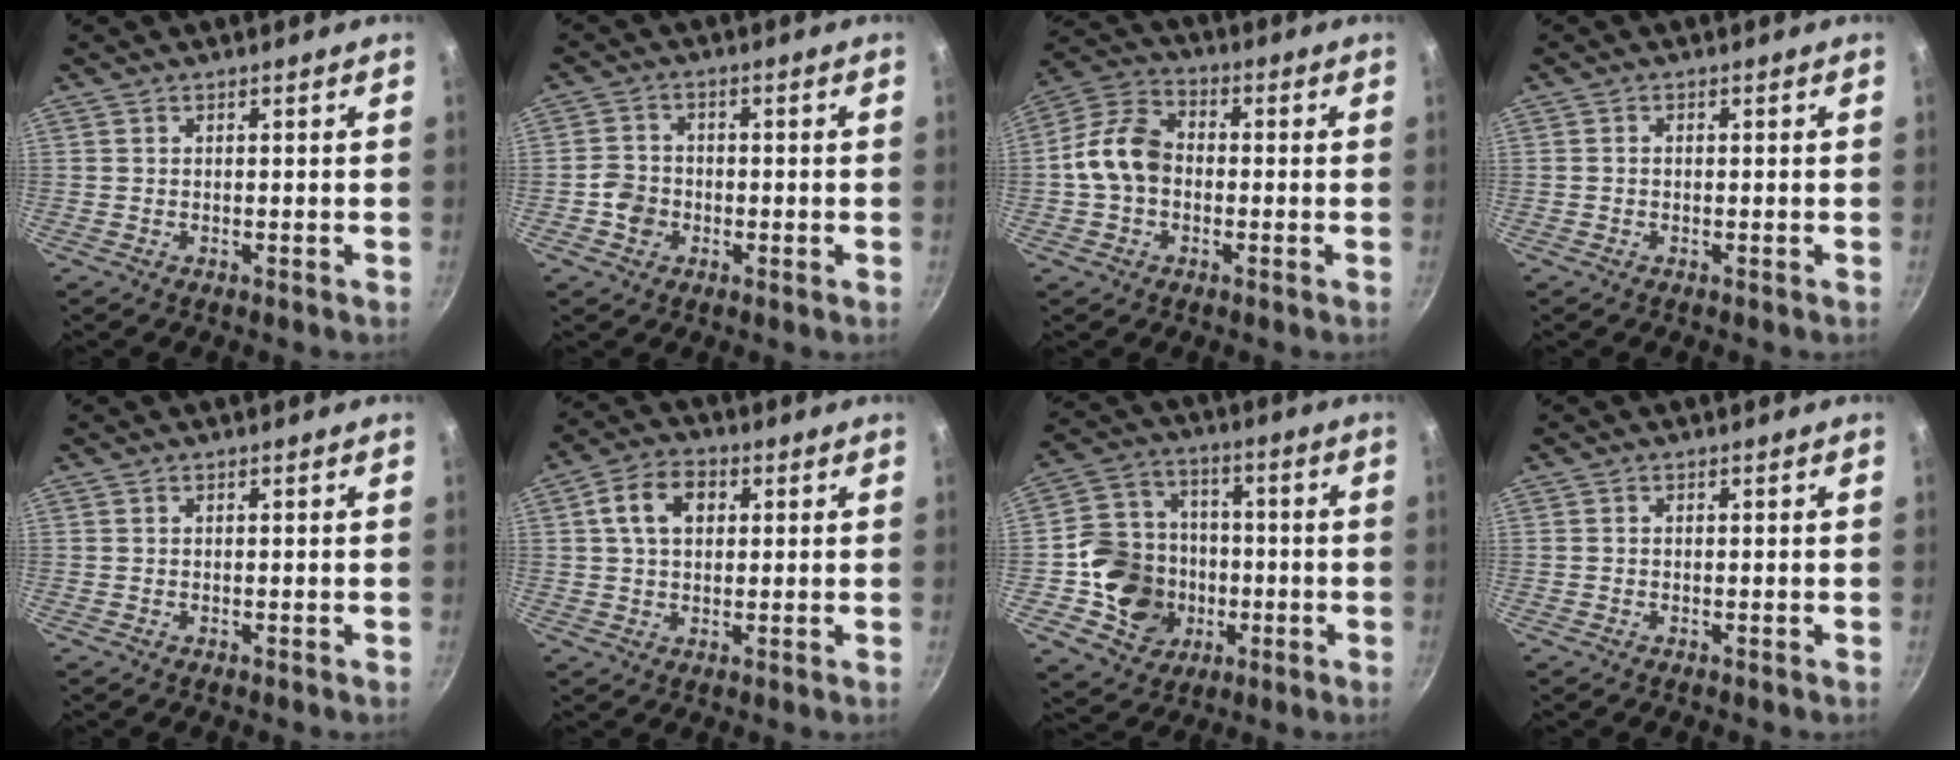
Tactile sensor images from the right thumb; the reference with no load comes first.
{"total": 4.4, "force": [-1.4, 3.8, 1.7], "torque": [-0.020, 0.019, -0.033]}
{"total": 10.3, "force": [-1.0, 7.7, 6.9], "torque": [-0.107, 0.033, -0.038]}
{"total": 0.8, "force": [-0.1, 0.6, 0.5], "torque": [-0.008, 0.005, -0.002]}
{"total": 0.0}
{"total": 8.2, "force": [2.0, 5.8, 5.5], "torque": [-0.078, 0.013, 0.026]}
{"total": 15.3, "force": [-2.7, 13.6, 6.4], "torque": [-0.084, 0.035, -0.047]}
{"total": 0.0}